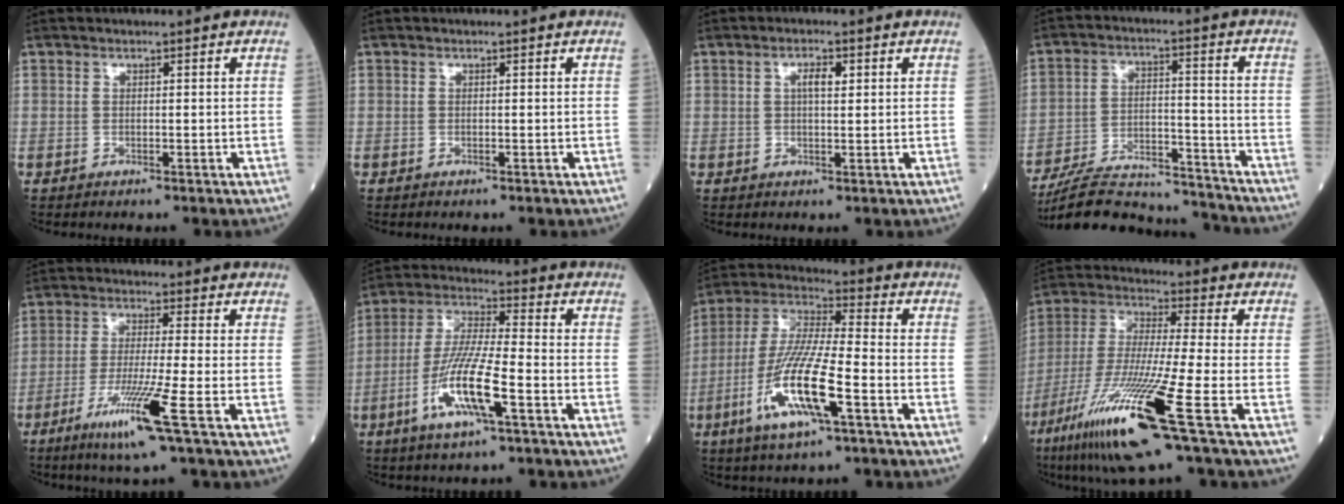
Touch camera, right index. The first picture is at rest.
{"total": 0.0}
{"total": 2.7, "force": [0.9, 0.8, 2.4], "torque": [-0.044, 0.002, 0.014]}
{"total": 17.7, "force": [-16.9, 3.1, 4.3], "torque": [-0.090, 0.016, -0.257]}
{"total": 9.6, "force": [-4.6, -1.2, 8.4], "torque": [-0.160, -0.029, -0.091]}
{"total": 12.1, "force": [-4.6, 1.1, 11.1], "torque": [-0.223, -0.008, -0.091]}
{"total": 15.0, "force": [-5.5, 1.7, 13.8], "torque": [-0.286, -0.013, -0.106]}
{"total": 18.1, "force": [-8.7, -0.5, 15.9], "torque": [-0.340, -0.050, -0.167]}